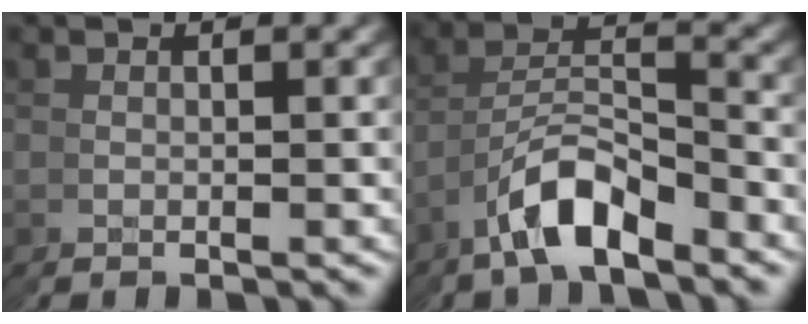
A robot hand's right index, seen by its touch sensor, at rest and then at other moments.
{"total": 4.1, "force": [-2.3, 2.5, 2.1], "torque": [-0.049, -0.006, -0.039]}